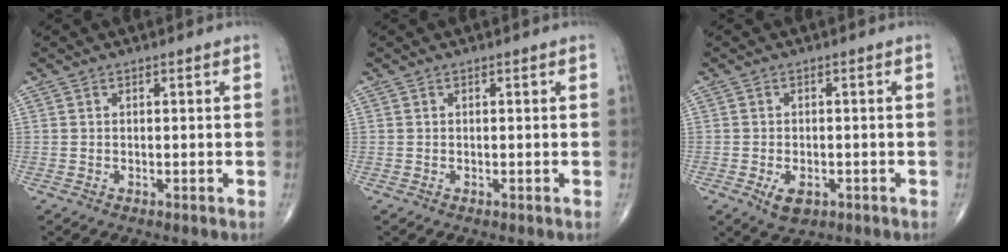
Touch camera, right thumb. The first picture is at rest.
{"total": 0.0}
{"total": 4.1, "force": [-1.6, 2.5, 2.8], "torque": [-0.041, 0.002, -0.019]}